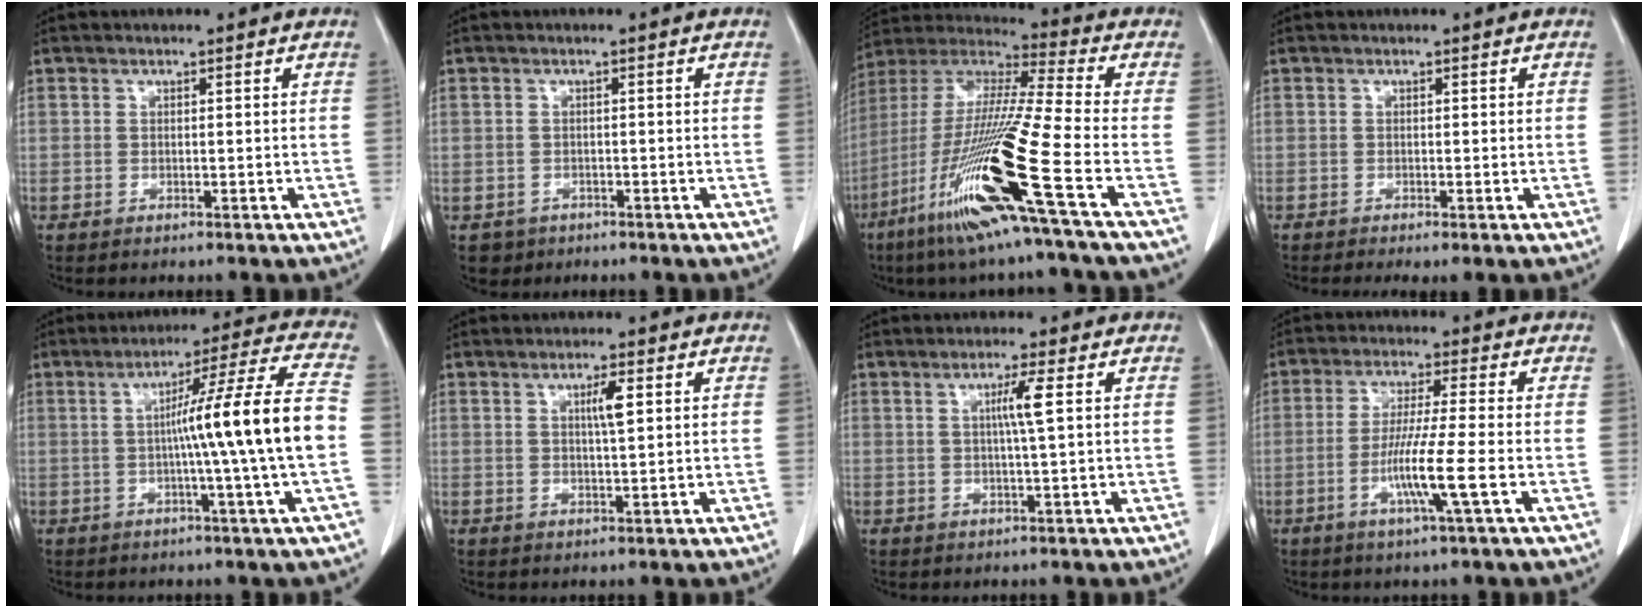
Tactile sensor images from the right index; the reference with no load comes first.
{"total": 2.4, "force": [-1.3, 2.0, 0.0], "torque": [-0.003, 0.007, -0.020]}
{"total": 21.5, "force": [-9.4, -1.4, 19.2], "torque": [-0.410, -0.046, -0.188]}
{"total": 1.9, "force": [-0.9, 0.4, 1.7], "torque": [-0.026, -0.005, -0.014]}
{"total": 13.8, "force": [-1.2, -2.5, 13.5], "torque": [-0.202, 0.006, -0.022]}
{"total": 2.9, "force": [1.0, 0.1, 2.7], "torque": [-0.045, 0.000, 0.016]}
{"total": 3.3, "force": [0.7, -0.8, 3.1], "torque": [-0.058, -0.001, 0.011]}
{"total": 8.0, "force": [-2.4, -1.1, 7.5], "torque": [-0.142, -0.014, -0.048]}